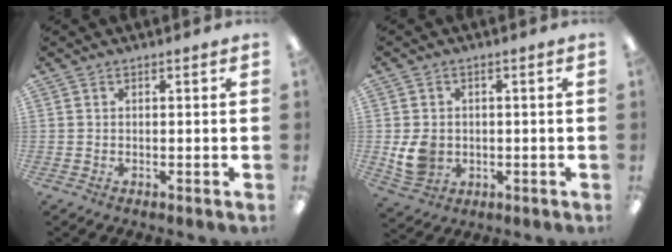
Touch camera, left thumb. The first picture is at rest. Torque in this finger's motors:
{"motor_torque": [-0.28, 0.37, 0.12, -0.10, 0.03]}